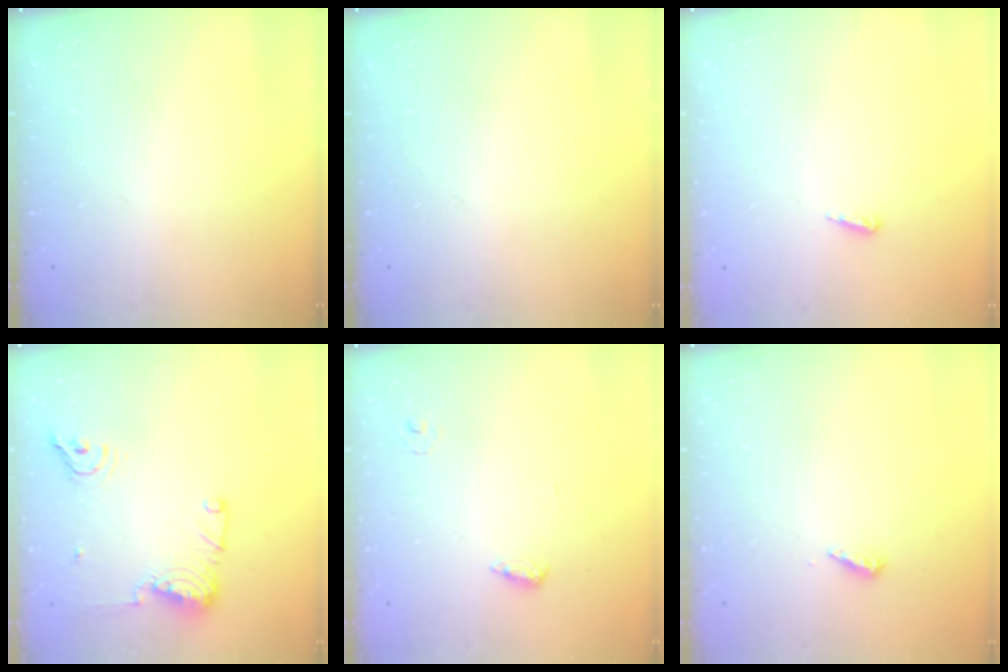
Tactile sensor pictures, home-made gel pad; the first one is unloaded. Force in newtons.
{"total": 0.0}
{"total": 4.1, "press": 4.0, "slide": 0.8}
{"total": 11.6, "press": 11.5, "slide": 1.6}
{"total": 6.2, "press": 6.0, "slide": 1.2}
{"total": 4.3, "press": 4.2, "slide": 0.6}